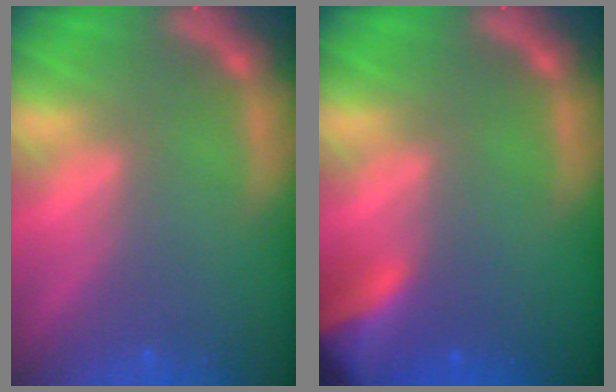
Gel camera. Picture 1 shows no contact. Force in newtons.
{"total": 6.5}